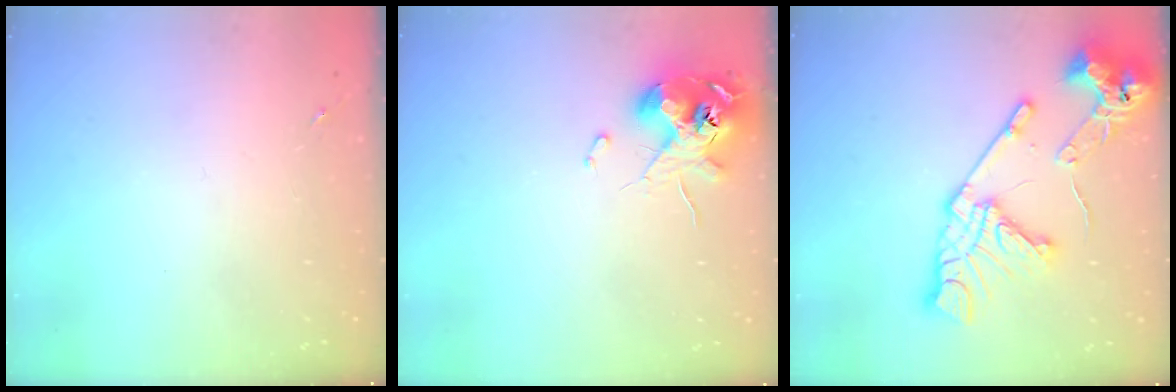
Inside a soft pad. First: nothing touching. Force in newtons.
{"total": 11.6, "press": 11.4, "slide": 1.7}
{"total": 20.5, "press": 20.4, "slide": 2.3}